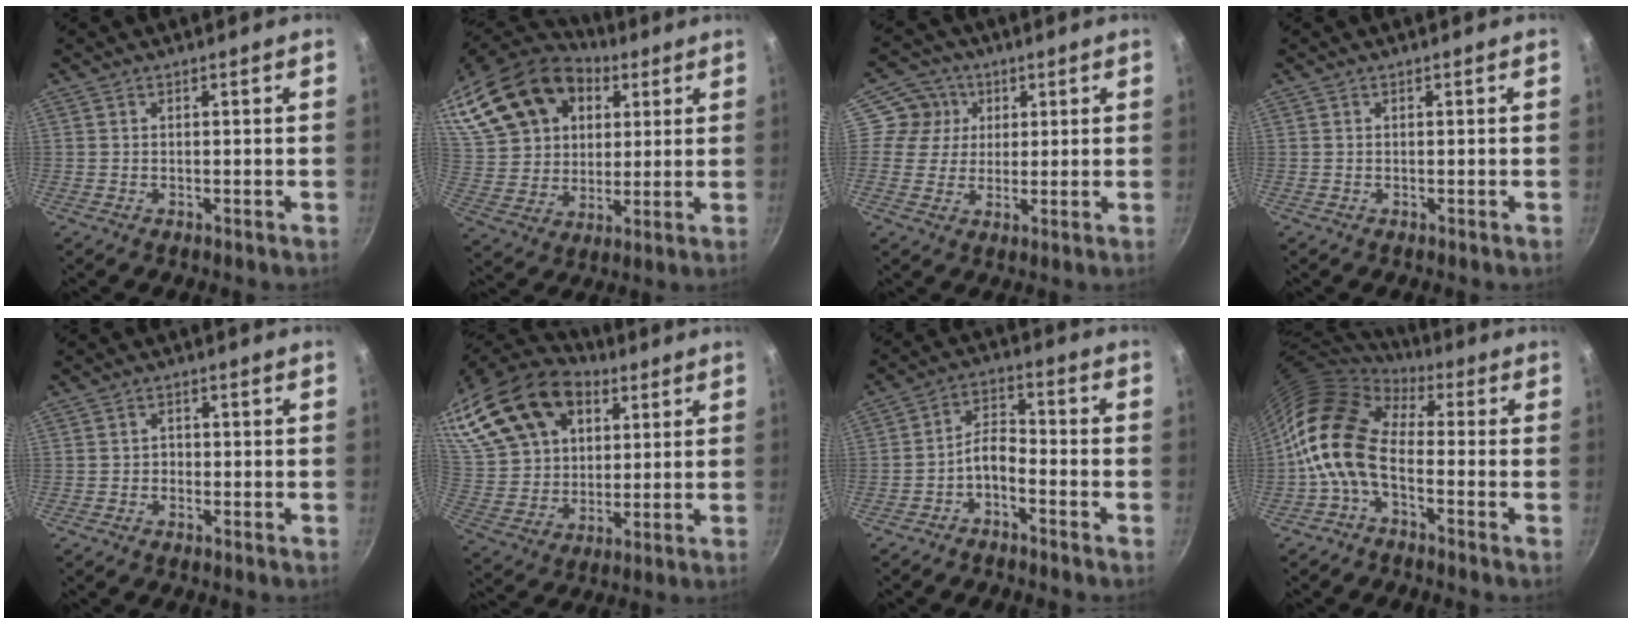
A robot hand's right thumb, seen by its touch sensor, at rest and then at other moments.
{"total": 26.7, "force": [11.7, 19.0, 14.7], "torque": [-0.297, 0.011, 0.217]}
{"total": 4.2, "force": [1.1, 4.1, 0.4], "torque": [0.033, 0.004, 0.009]}
{"total": 0.0}
{"total": 1.3, "force": [-0.4, 1.2, 0.4], "torque": [0.000, 0.002, -0.008]}
{"total": 28.6, "force": [12.8, 19.6, 16.5], "torque": [-0.346, 0.014, 0.237]}
{"total": 5.2, "force": [-3.2, 2.3, 3.4], "torque": [-0.059, 0.046, -0.063]}
{"total": 12.3, "force": [-2.5, 7.4, 9.6], "torque": [-0.166, 0.033, -0.070]}